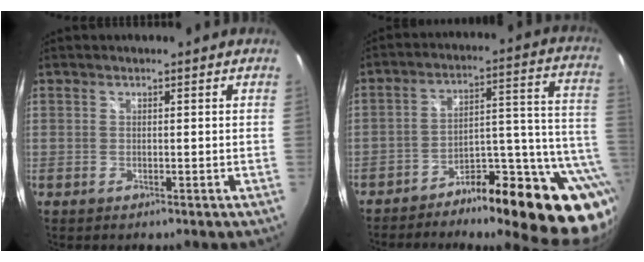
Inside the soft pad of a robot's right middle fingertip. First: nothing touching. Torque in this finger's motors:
{"motor_torque": [2.05, -0.09, 1.05, 0.21]}